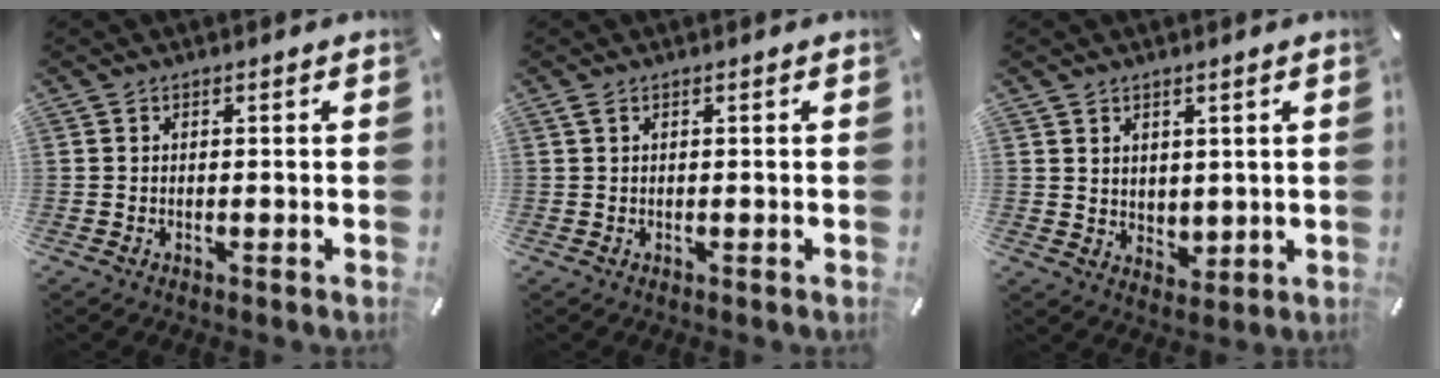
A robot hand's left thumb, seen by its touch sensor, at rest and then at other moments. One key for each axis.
{"total": 0.7, "fx": 0.2, "fy": 0.1, "fz": 0.6, "tx": -0.012, "ty": 0.001, "tz": 0.004}
{"total": 4.6, "fx": 3.0, "fy": 3.5, "fz": -0.4, "tx": 0.020, "ty": -0.022, "tz": 0.053}